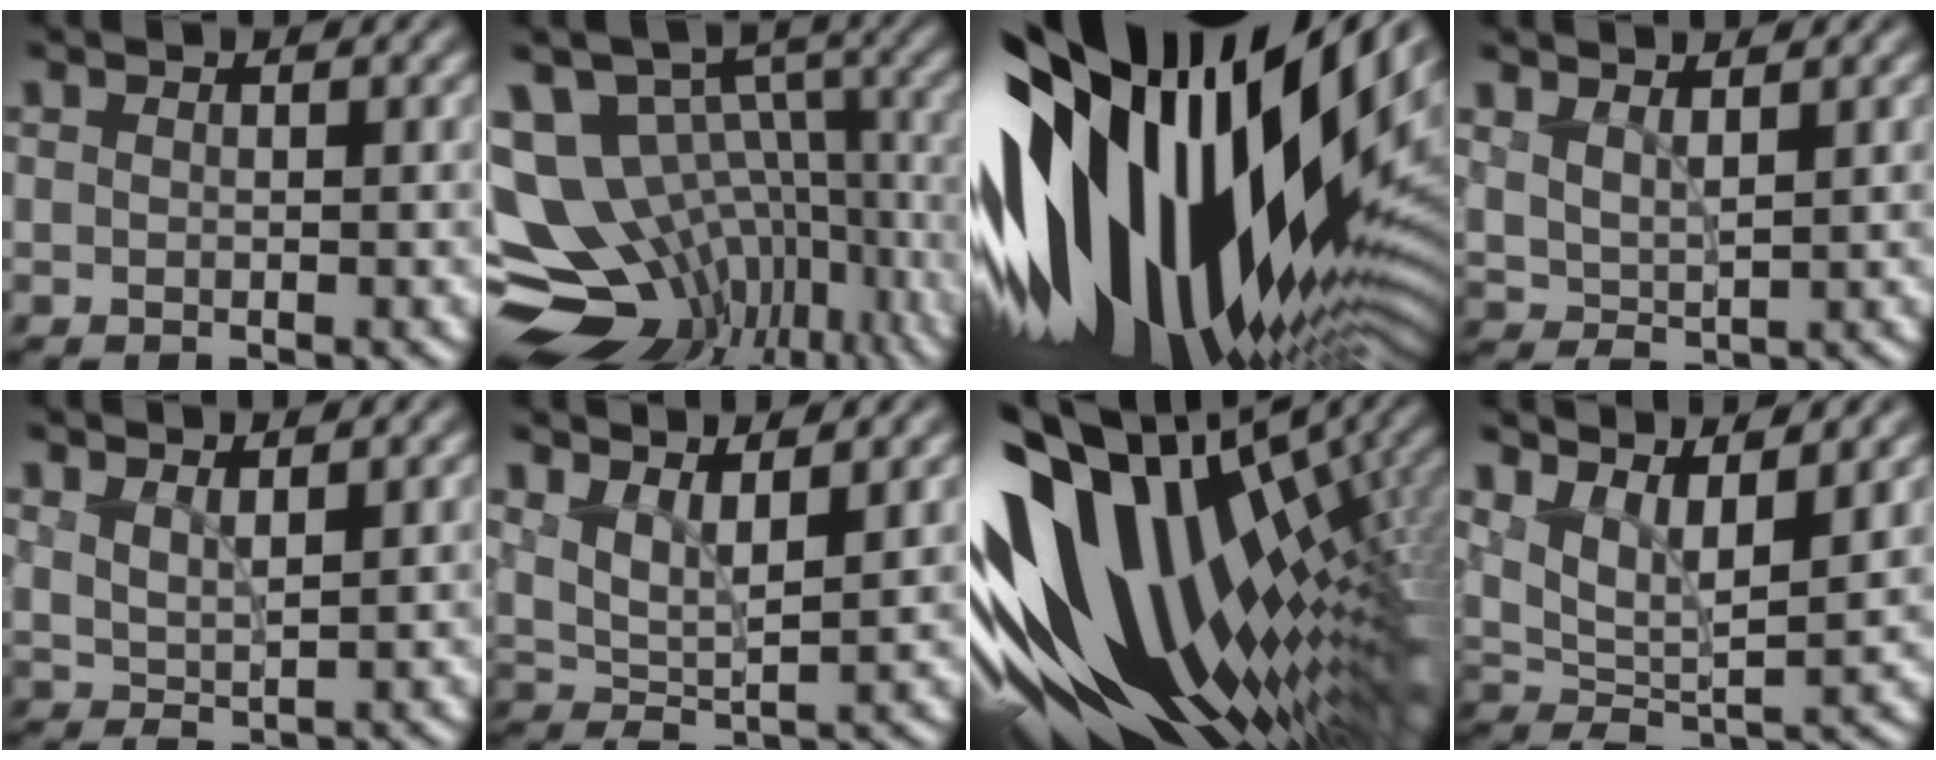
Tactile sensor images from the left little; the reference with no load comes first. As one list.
[{"total": 15.2, "force": [-3.0, 11.0, 10.0], "torque": [-0.188, 0.017, -0.003]}, {"total": 19.3, "force": [1.6, 9.8, 16.5], "torque": [-0.285, -0.023, 0.016]}, {"total": 2.0, "force": [1.0, 1.0, 1.5], "torque": [-0.035, -0.004, 0.020]}, {"total": 1.9, "force": [1.0, 0.8, 1.4], "torque": [-0.032, -0.003, 0.020]}, {"total": 3.4, "force": [1.8, 1.2, 2.6], "torque": [-0.055, -0.008, 0.035]}, {"total": 17.9, "force": [0.7, 9.9, 14.9], "torque": [-0.280, -0.018, 0.019]}, {"total": 5.0, "force": [2.7, 1.8, 3.8], "torque": [-0.075, -0.009, 0.049]}]